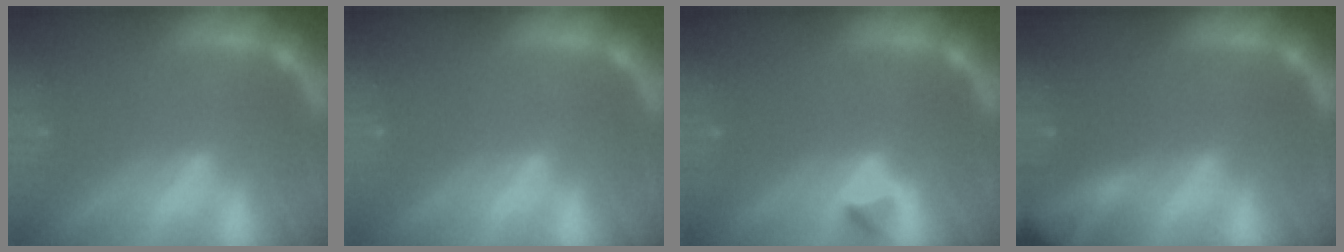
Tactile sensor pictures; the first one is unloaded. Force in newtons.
{"total": 0.0}
{"total": 0.9}
{"total": 7.9}